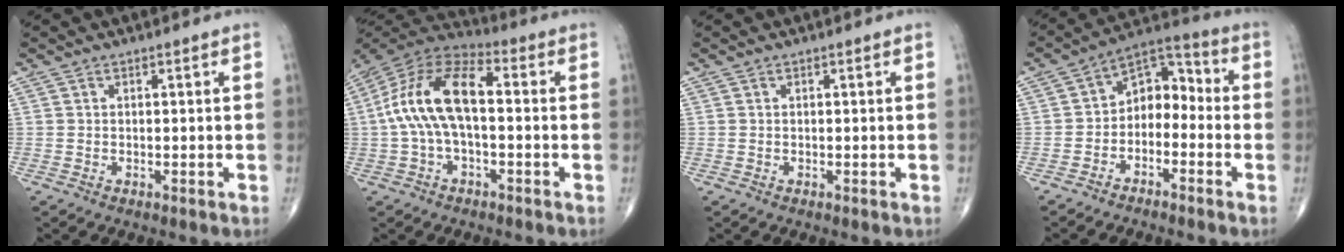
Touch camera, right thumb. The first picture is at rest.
{"total": 15.1, "force": [0.0, 7.3, 13.1], "torque": [-0.262, 0.044, -0.012]}
{"total": 0.0}
{"total": 8.8, "force": [-2.2, 6.1, 6.0], "torque": [-0.062, 0.053, -0.054]}